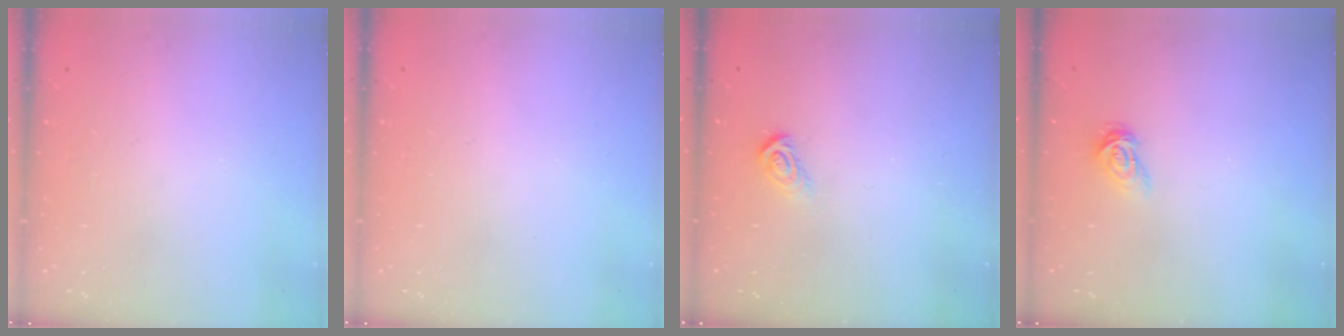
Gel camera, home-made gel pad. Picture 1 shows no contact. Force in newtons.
{"total": 0.0}
{"total": 4.2, "press": 4.2, "slide": 0.4}
{"total": 4.7, "press": 4.7, "slide": 0.4}